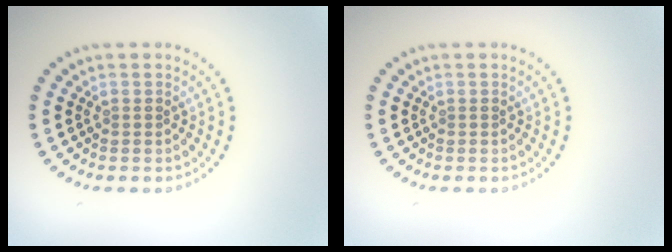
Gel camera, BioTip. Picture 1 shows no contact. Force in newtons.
{"total": 0.0}